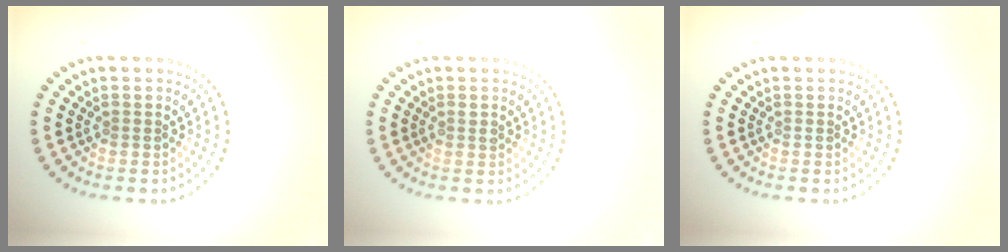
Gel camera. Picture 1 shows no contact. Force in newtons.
{"total": 0.7, "press": 0.7, "slide": 0.3}
{"total": 0.0}